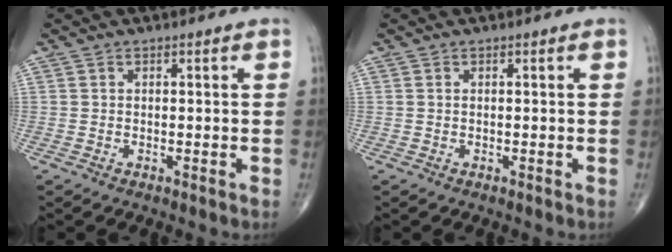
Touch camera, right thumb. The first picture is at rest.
{"total": 0.0}